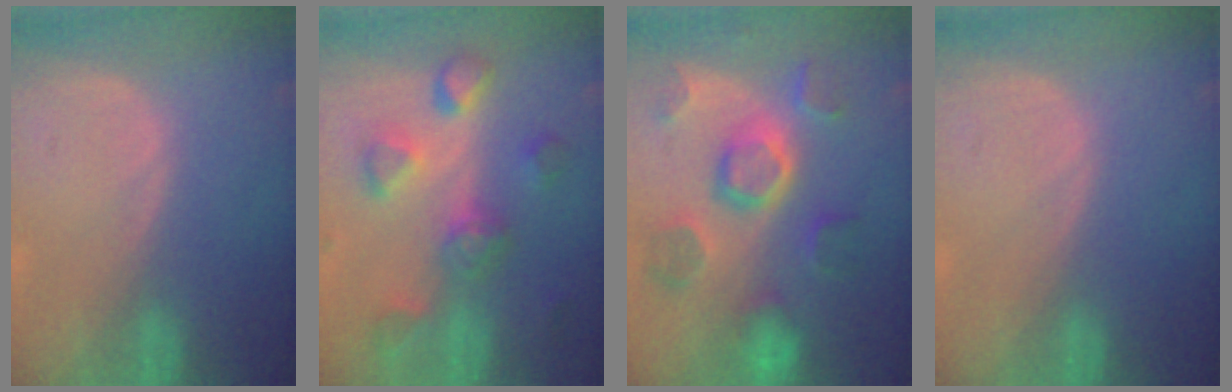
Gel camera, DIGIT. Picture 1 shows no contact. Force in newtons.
{"total": 8.2, "press": 8.0, "slide": 1.9}
{"total": 10.1, "press": 9.4, "slide": 3.8}
{"total": 0.0}